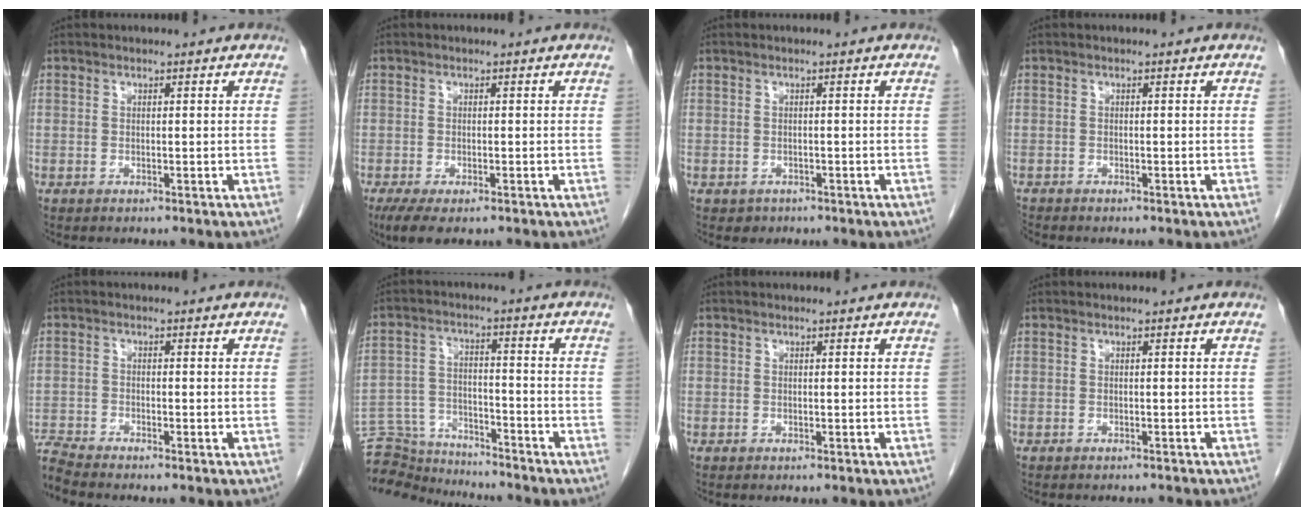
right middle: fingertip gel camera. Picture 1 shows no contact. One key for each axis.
{"total": 4.5, "fx": -3.0, "fy": 1.5, "fz": 3.0, "tx": -0.055, "ty": -0.011, "tz": -0.047}
{"total": 1.2, "fx": -0.7, "fy": 0.9, "fz": 0.0, "tx": -0.005, "ty": 0.003, "tz": -0.006}
{"total": 0.8, "fx": -0.8, "fy": 0.0, "fz": -0.1, "tx": -0.004, "ty": -0.004, "tz": -0.017}
{"total": 3.7, "fx": -3.6, "fy": -1.0, "fz": 0.4, "tx": -0.017, "ty": -0.014, "tz": -0.070}
{"total": 12.6, "fx": -12.3, "fy": 2.1, "fz": 1.5, "tx": -0.028, "ty": 0.023, "tz": -0.205}
{"total": 0.0}
{"total": 2.7, "fx": -2.6, "fy": 0.4, "fz": 0.6, "tx": -0.008, "ty": -0.004, "tz": -0.032}